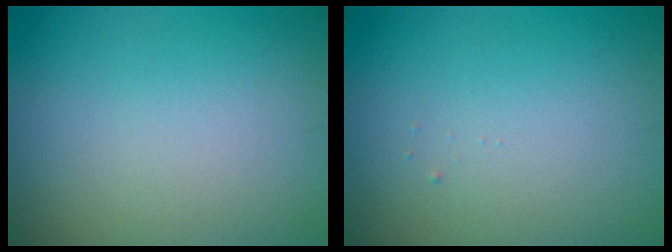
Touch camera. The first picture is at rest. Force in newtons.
{"total": 0.0}